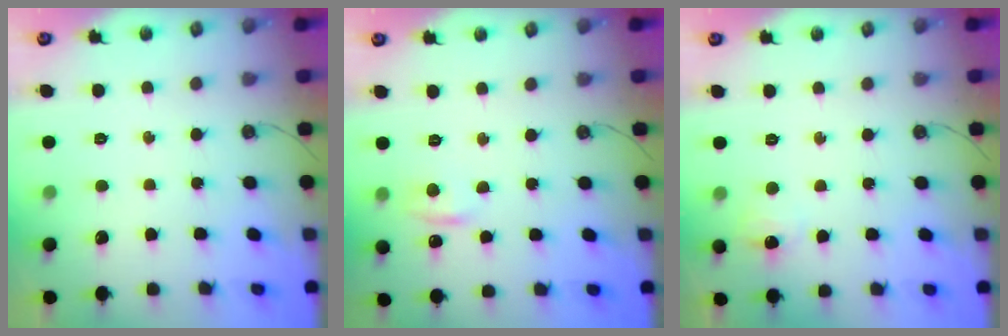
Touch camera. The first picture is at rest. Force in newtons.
{"total": 5.1, "press": 5.0, "slide": 0.7}
{"total": 5.7, "press": 5.6, "slide": 0.8}